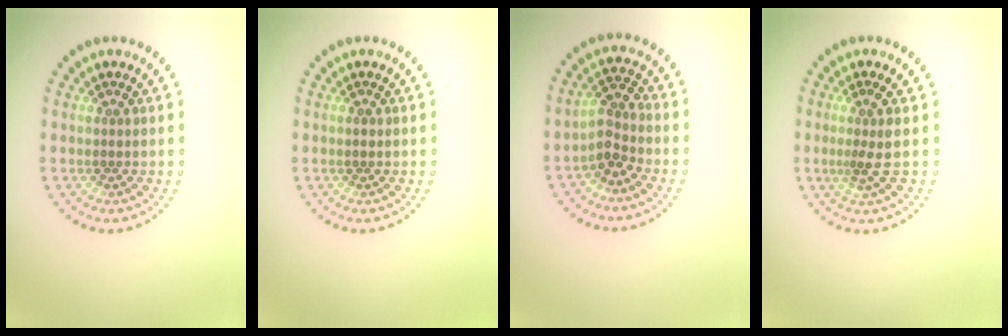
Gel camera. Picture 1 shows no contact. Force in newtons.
{"total": 0.6, "press": 0.6, "slide": 0.1}
{"total": 2.6, "press": 2.0, "slide": 1.7}
{"total": 2.1, "press": 1.5, "slide": 1.4}